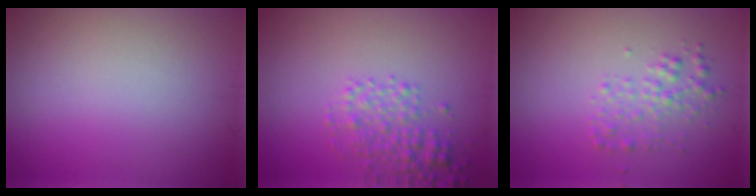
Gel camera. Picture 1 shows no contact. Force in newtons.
{"total": 3.1, "press": 3.1, "slide": 0.1}
{"total": 2.0, "press": 2.0, "slide": 0.1}